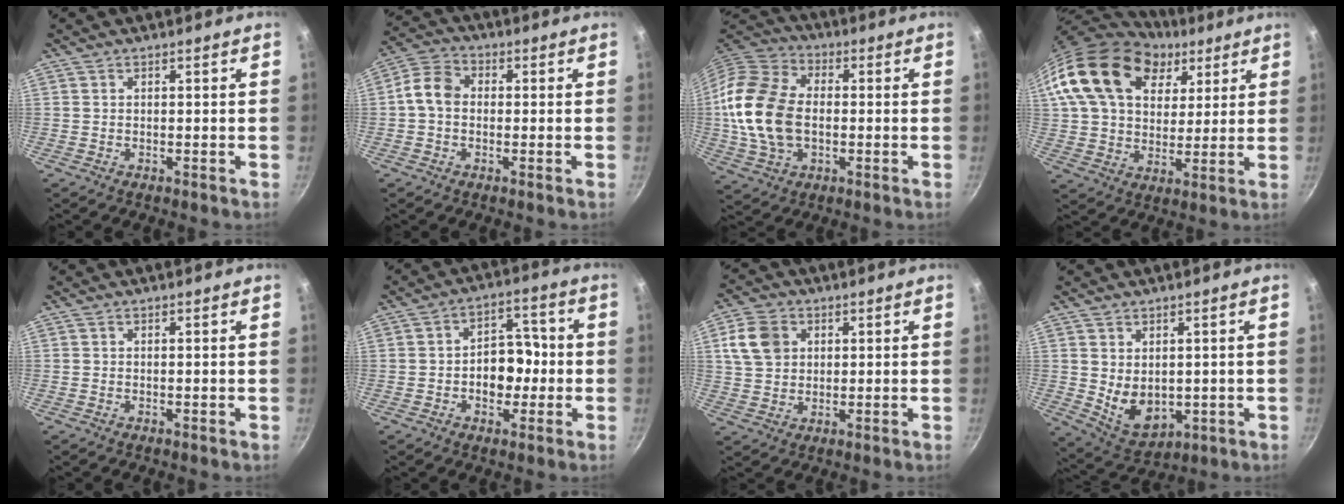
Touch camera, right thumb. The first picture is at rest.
{"total": 7.4, "force": [-0.1, 5.7, 4.7], "torque": [-0.075, 0.023, -0.021]}
{"total": 17.8, "force": [-0.6, 12.1, 13.1], "torque": [-0.246, 0.020, -0.020]}
{"total": 22.6, "force": [10.0, 15.5, 13.0], "torque": [-0.209, -0.010, 0.173]}
{"total": 0.0}
{"total": 8.9, "force": [-1.2, 6.5, 6.0], "torque": [-0.033, 0.023, -0.024]}
{"total": 8.3, "force": [2.5, 6.6, 4.4], "torque": [-0.065, 0.005, 0.044]}
{"total": 8.0, "force": [0.8, 5.7, 5.5], "torque": [-0.072, -0.023, 0.038]}